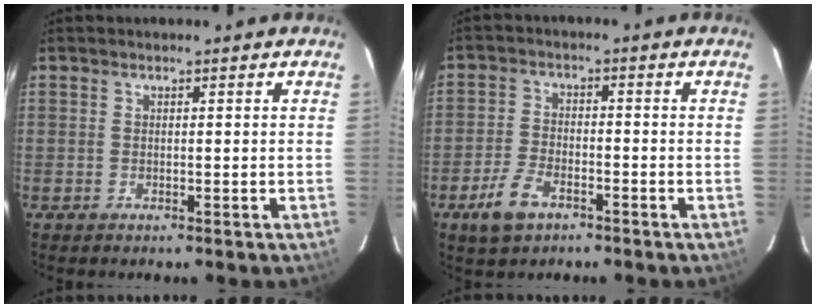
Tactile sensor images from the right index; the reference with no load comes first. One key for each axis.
{"total": 6.8, "fx": -4.1, "fy": 3.5, "fz": 4.1, "tx": -0.102, "ty": -0.002, "tz": -0.077}